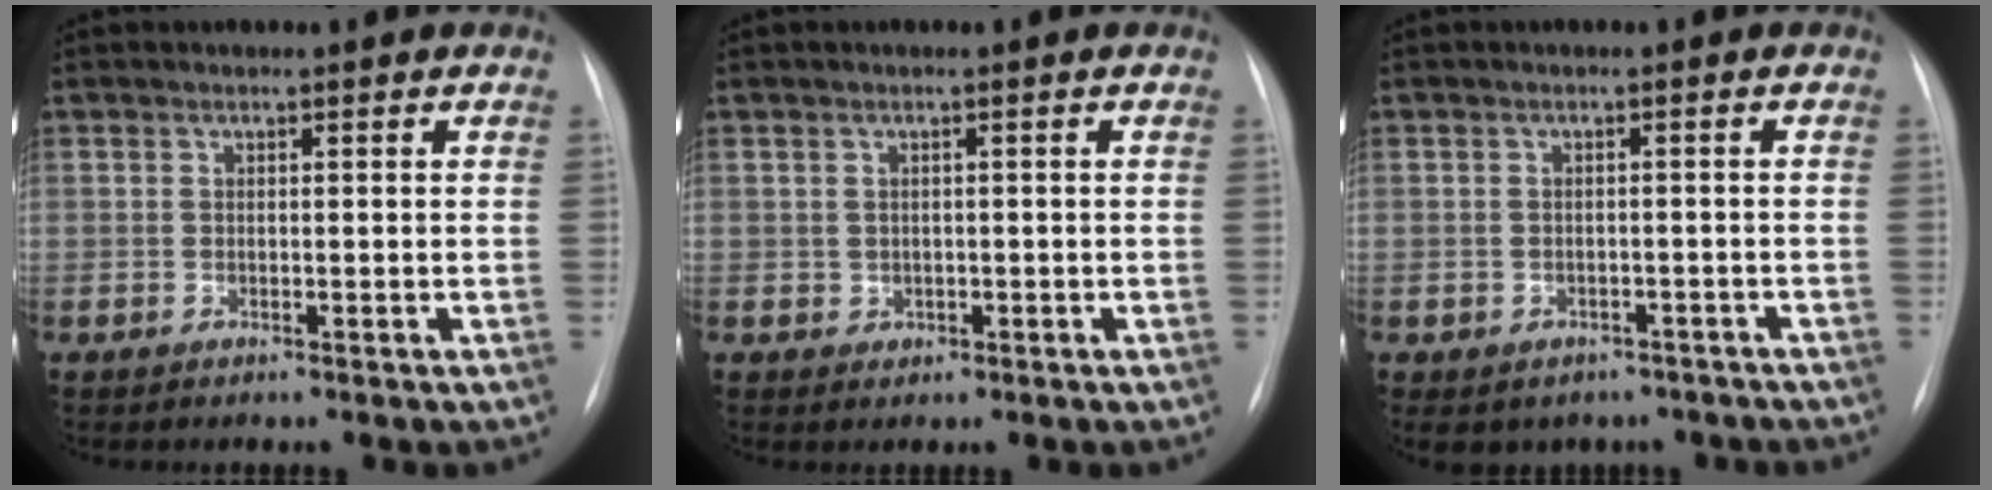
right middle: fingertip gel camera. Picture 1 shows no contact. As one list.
[{"total": 1.2, "force": [-0.2, 1.1, 0.3], "torque": [-0.007, 0.001, 0.003]}, {"total": 8.5, "force": [-6.4, 5.3, 1.8], "torque": [-0.020, 0.009, -0.067]}]